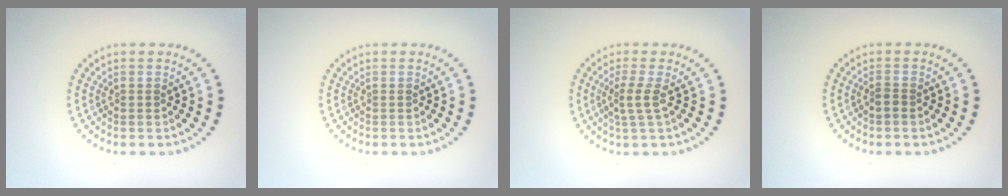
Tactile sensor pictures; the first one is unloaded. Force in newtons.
{"total": 0.0}
{"total": 2.1, "press": 1.5, "slide": 1.4}
{"total": 1.0, "press": 0.8, "slide": 0.5}